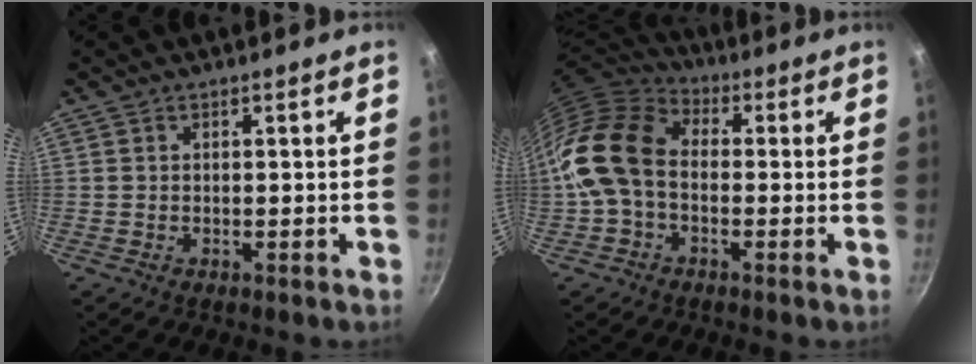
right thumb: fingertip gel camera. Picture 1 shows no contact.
{"total": 14.4, "force": [-1.7, 10.2, 10.0], "torque": [-0.177, 0.038, -0.055]}